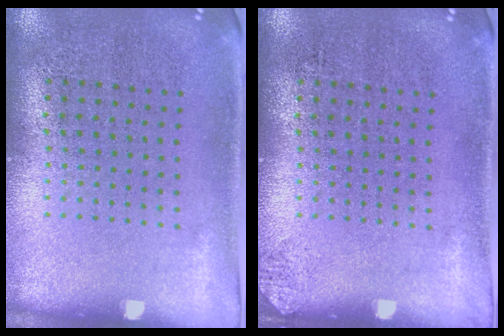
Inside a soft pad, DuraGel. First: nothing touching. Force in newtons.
{"total": 0.5, "press": 0.5, "slide": 0.0}